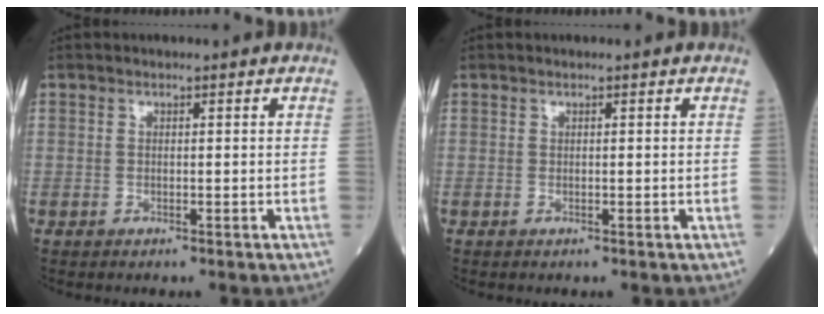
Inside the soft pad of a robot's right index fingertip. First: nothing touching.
{"total": 0.0}